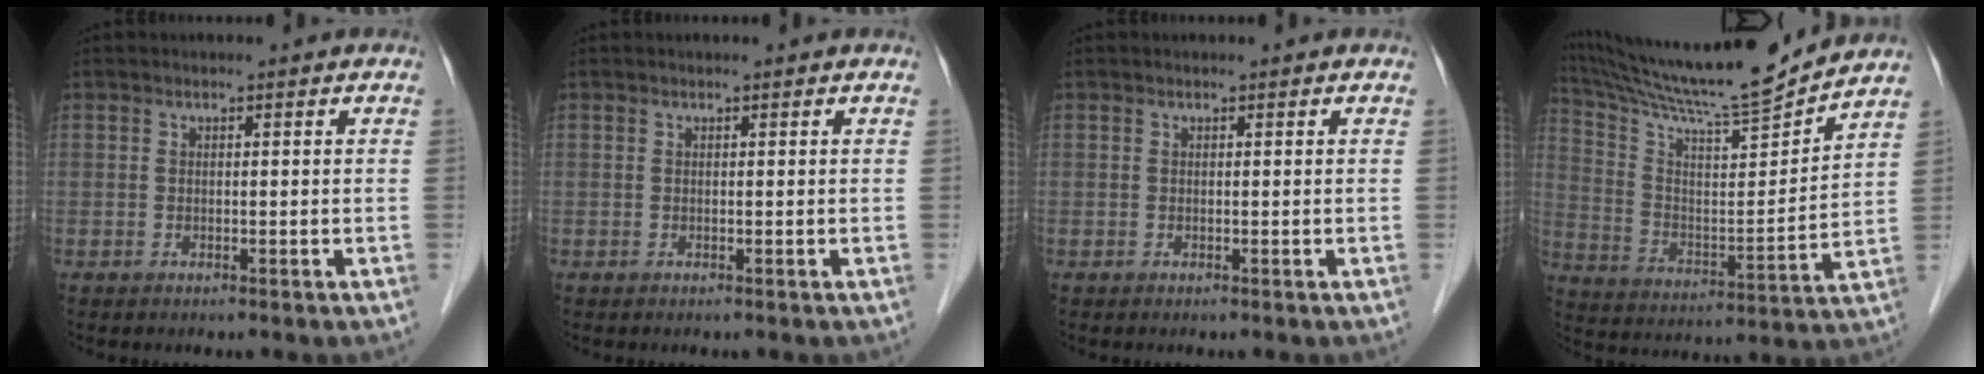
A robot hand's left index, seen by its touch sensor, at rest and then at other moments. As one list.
[{"total": 0.0}, {"total": 0.0}, {"total": 19.1, "force": [18.0, -0.8, 6.3], "torque": [-0.126, -0.032, 0.294]}]